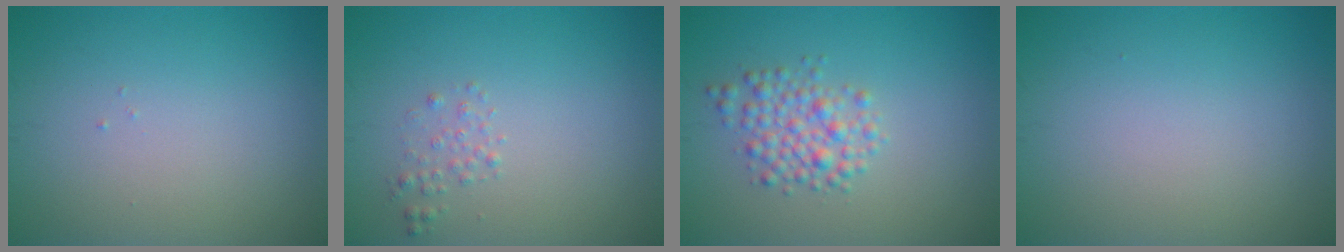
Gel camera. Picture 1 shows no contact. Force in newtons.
{"total": 1.0, "press": 1.0, "slide": 0.1}
{"total": 3.0, "press": 3.0, "slide": 0.1}
{"total": 0.0}